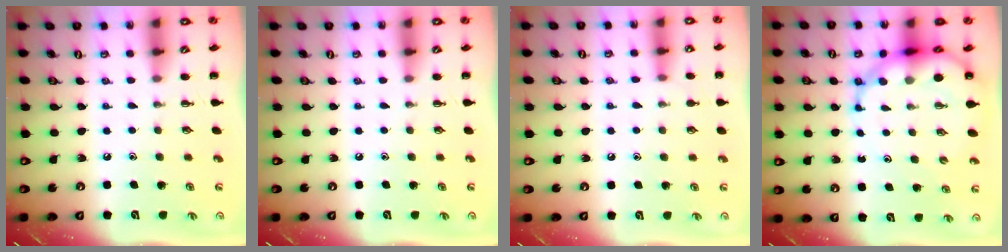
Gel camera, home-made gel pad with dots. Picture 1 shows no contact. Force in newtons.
{"total": 0.0}
{"total": 6.9, "press": 6.6, "slide": 1.8}
{"total": 10.9, "press": 10.4, "slide": 3.0}